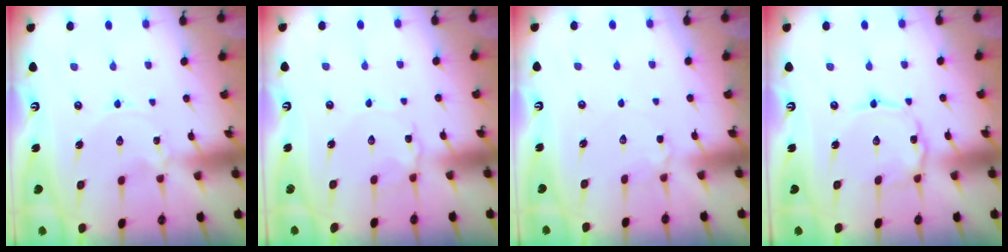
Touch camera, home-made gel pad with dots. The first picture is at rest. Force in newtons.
{"total": 2.7, "press": 2.7, "slide": 0.2}
{"total": 4.2, "press": 4.2, "slide": 0.6}
{"total": 2.0, "press": 2.0, "slide": 0.2}